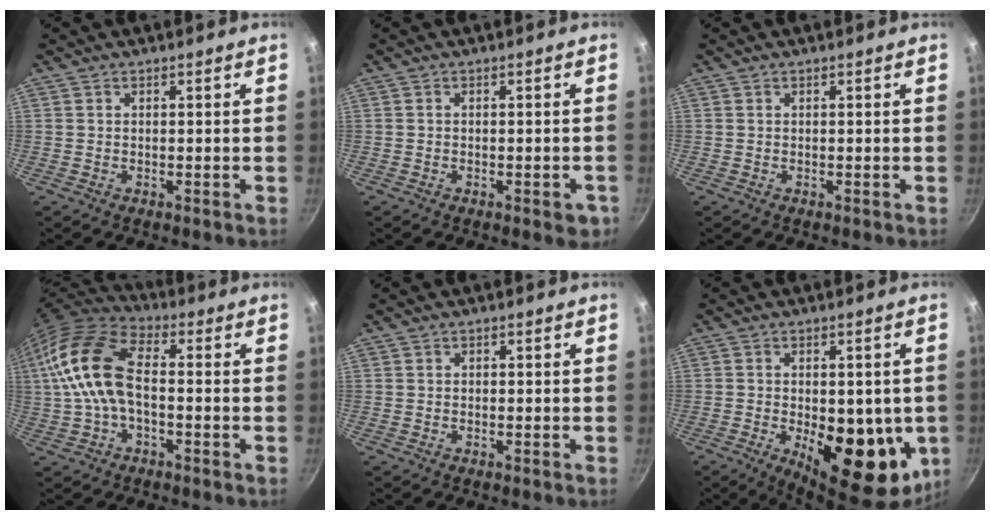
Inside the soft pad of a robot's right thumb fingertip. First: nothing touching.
{"total": 3.0, "force": [-1.3, 1.4, 2.3], "torque": [-0.021, 0.006, -0.014]}
{"total": 0.0}
{"total": 15.0, "force": [-0.3, 8.2, 12.6], "torque": [-0.248, 0.034, -0.021]}
{"total": 0.6, "force": [0.0, 0.5, 0.3], "torque": [-0.003, 0.005, 0.000]}
{"total": 18.9, "force": [-3.6, 9.1, 16.1], "torque": [-0.179, -0.016, -0.036]}